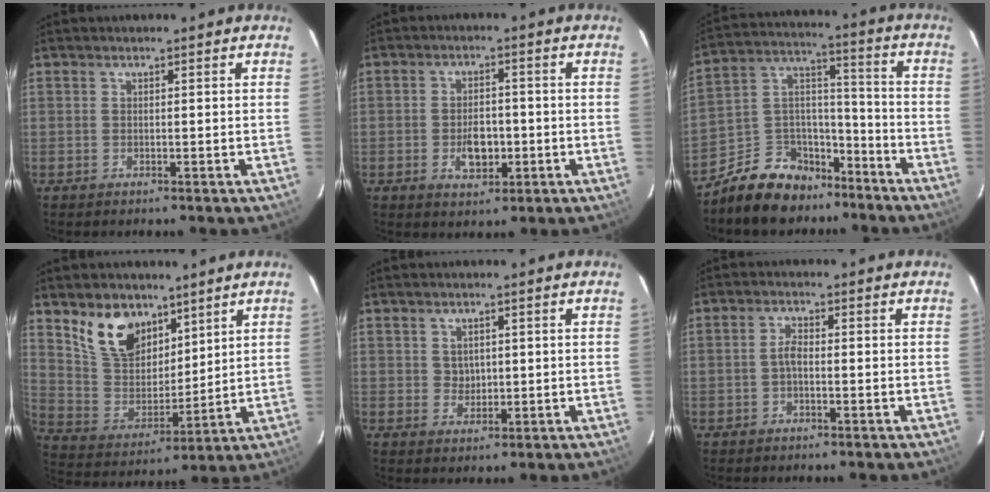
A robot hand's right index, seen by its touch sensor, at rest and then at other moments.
{"total": 5.7, "force": [-1.6, 3.5, 4.2], "torque": [-0.079, 0.000, -0.019]}
{"total": 14.4, "force": [-10.4, 8.6, 5.0], "torque": [-0.110, 0.063, -0.161]}
{"total": 13.3, "force": [8.5, 7.8, 6.6], "torque": [-0.136, 0.007, 0.175]}
{"total": 2.3, "force": [0.7, 2.1, 0.7], "torque": [-0.007, 0.005, 0.016]}
{"total": 1.9, "force": [-0.6, 0.8, 1.6], "torque": [-0.035, 0.007, -0.014]}